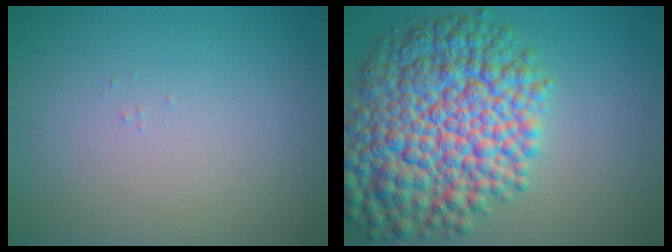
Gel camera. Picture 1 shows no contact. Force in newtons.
{"total": 12.6, "press": 12.6, "slide": 0.3}